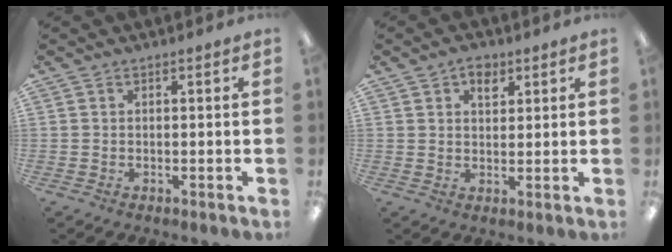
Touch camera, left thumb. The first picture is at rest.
{"total": 3.8, "force": [2.4, 2.4, 1.8], "torque": [-0.017, -0.005, 0.038]}